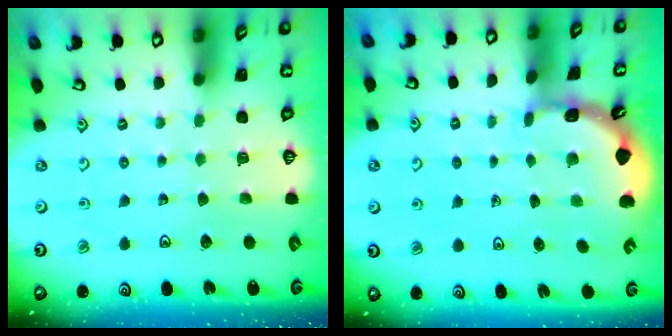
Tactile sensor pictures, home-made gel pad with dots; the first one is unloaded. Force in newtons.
{"total": 1.7, "press": 1.6, "slide": 0.1}